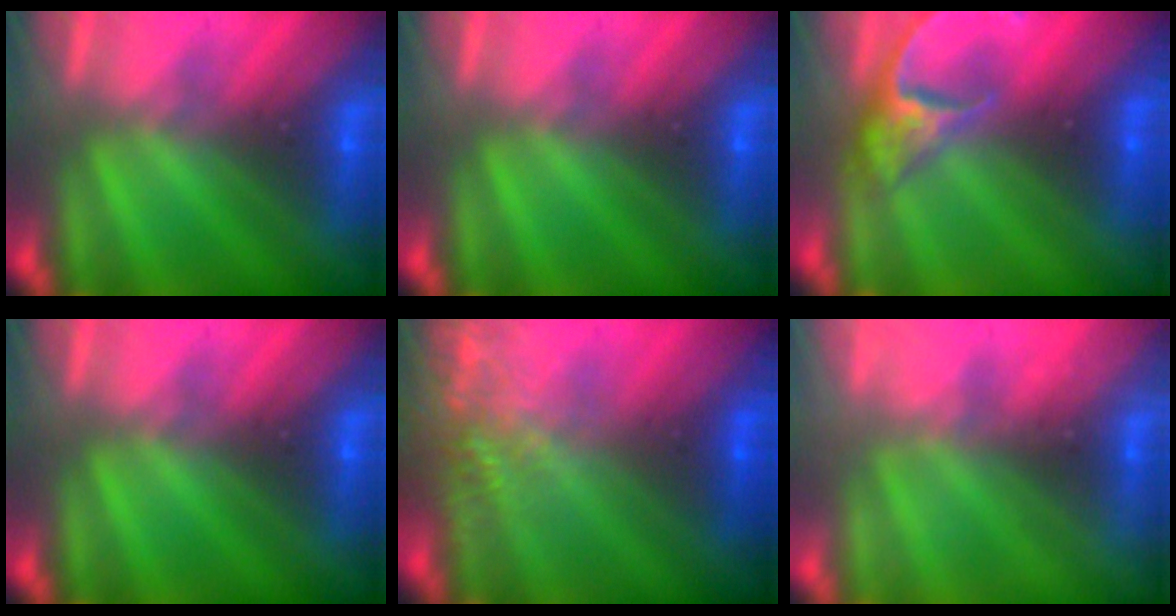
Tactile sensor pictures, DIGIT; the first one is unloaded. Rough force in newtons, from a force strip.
{"total": 0.0}
{"total": 4.7}
{"total": 0.0}
{"total": 7.2}
{"total": 1.9}